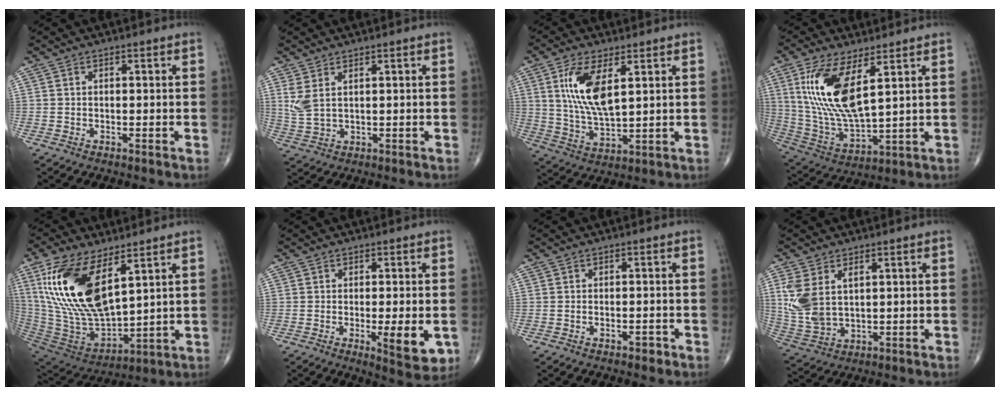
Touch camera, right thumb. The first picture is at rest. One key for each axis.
{"total": 4.5, "fx": 1.8, "fy": 2.0, "fz": 3.6, "tx": -0.084, "ty": -0.004, "tz": 0.047}
{"total": 14.3, "fx": 4.8, "fy": 5.6, "fz": 12.2, "tx": -0.244, "ty": -0.024, "tz": 0.102}
{"total": 16.6, "fx": 5.9, "fy": 6.0, "fz": 14.3, "tx": -0.290, "ty": -0.030, "tz": 0.125}
{"total": 22.0, "fx": 8.6, "fy": 10.0, "fz": 17.5, "tx": -0.345, "ty": -0.038, "tz": 0.177}
{"total": 7.6, "fx": -1.7, "fy": 2.2, "fz": 7.1, "tx": -0.094, "ty": -0.017, "tz": -0.020}
{"total": 1.6, "fx": -1.0, "fy": 0.8, "fz": 0.9, "tx": -0.014, "ty": 0.009, "tz": -0.013}
{"total": 9.9, "fx": 2.7, "fy": 6.0, "fz": 7.4, "tx": -0.159, "ty": -0.006, "tz": 0.068}